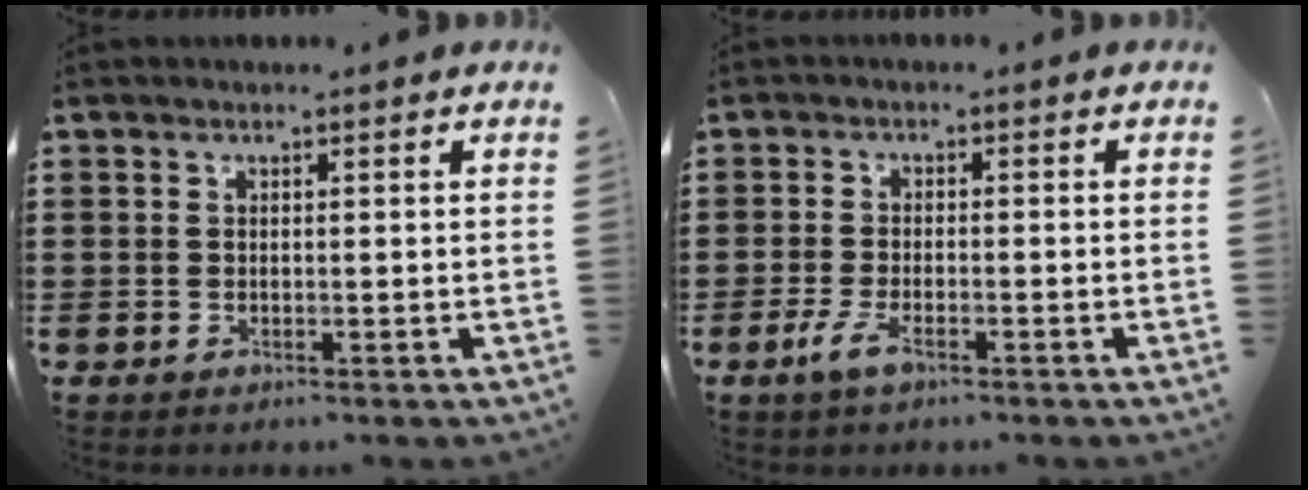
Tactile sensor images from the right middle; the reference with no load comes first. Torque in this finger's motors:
{"motor_torque": [1.77, 0.16, 0.30, 0.10]}